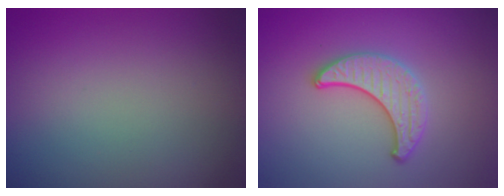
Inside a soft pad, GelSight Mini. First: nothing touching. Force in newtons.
{"total": 3.0, "press": 2.8, "slide": 0.9}